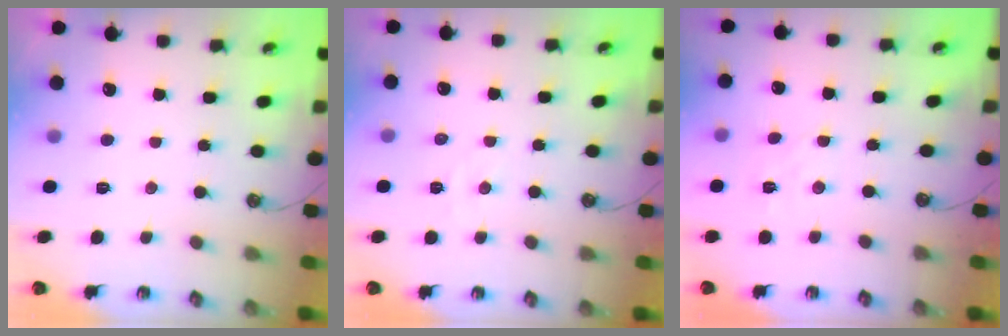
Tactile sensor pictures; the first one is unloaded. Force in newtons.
{"total": 3.3, "press": 3.2, "slide": 0.5}
{"total": 2.9, "press": 2.9, "slide": 0.4}